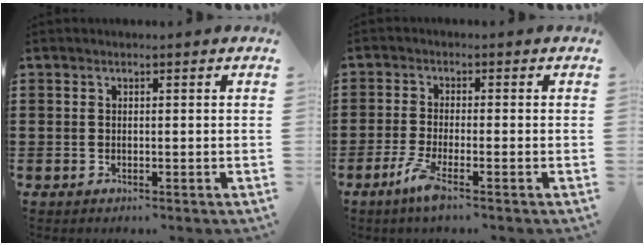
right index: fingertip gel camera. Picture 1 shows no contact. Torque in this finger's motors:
{"motor_torque": [1.17, -0.41, 0.11, 0.08]}